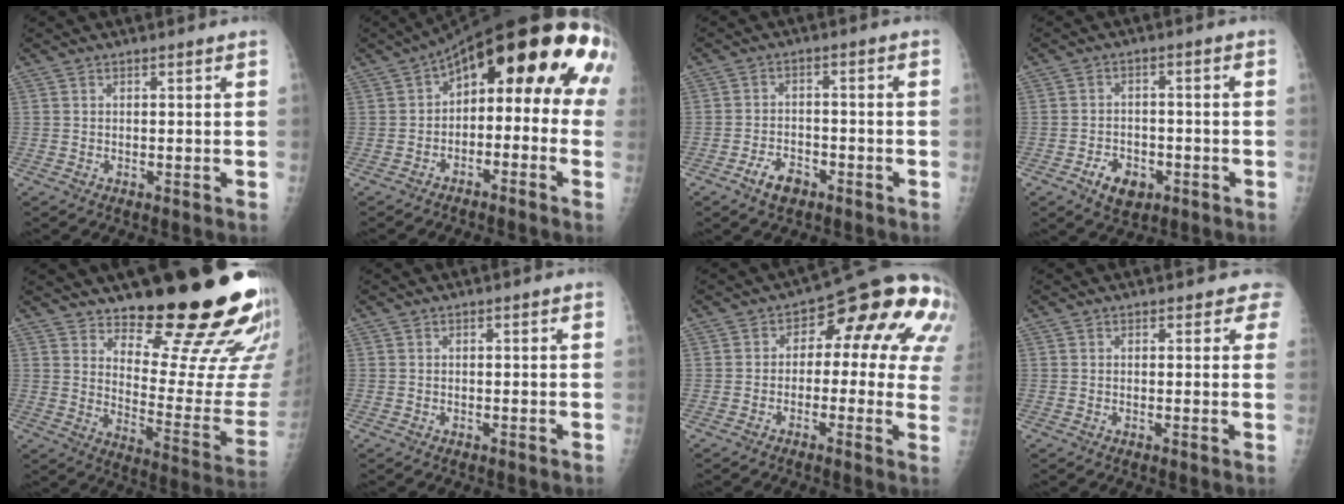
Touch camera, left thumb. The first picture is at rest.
{"total": 22.0, "force": [3.1, 11.2, 18.6], "torque": [-0.226, 0.053, 0.034]}
{"total": 5.1, "force": [-3.3, 2.8, 2.7], "torque": [-0.044, 0.025, -0.055]}
{"total": 6.1, "force": [-3.0, 4.1, 3.4], "torque": [-0.041, 0.020, -0.045]}
{"total": 23.9, "force": [17.6, 6.5, 14.9], "torque": [-0.162, -0.139, 0.240]}
{"total": 0.0}
{"total": 16.7, "force": [3.1, 8.6, 14.0], "torque": [-0.121, 0.025, 0.021]}
{"total": 2.3, "force": [1.7, 1.4, 0.6], "torque": [0.022, -0.006, 0.000]}